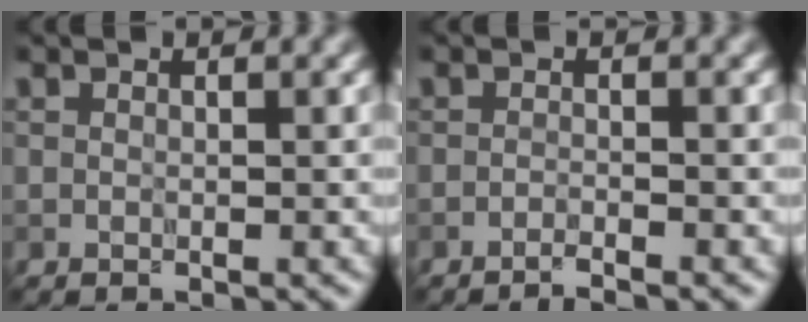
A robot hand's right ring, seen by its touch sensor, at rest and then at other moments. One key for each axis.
{"total": 1.4, "fx": -1.2, "fy": 0.0, "fz": 0.7, "tx": -0.012, "ty": 0.004, "tz": -0.028}